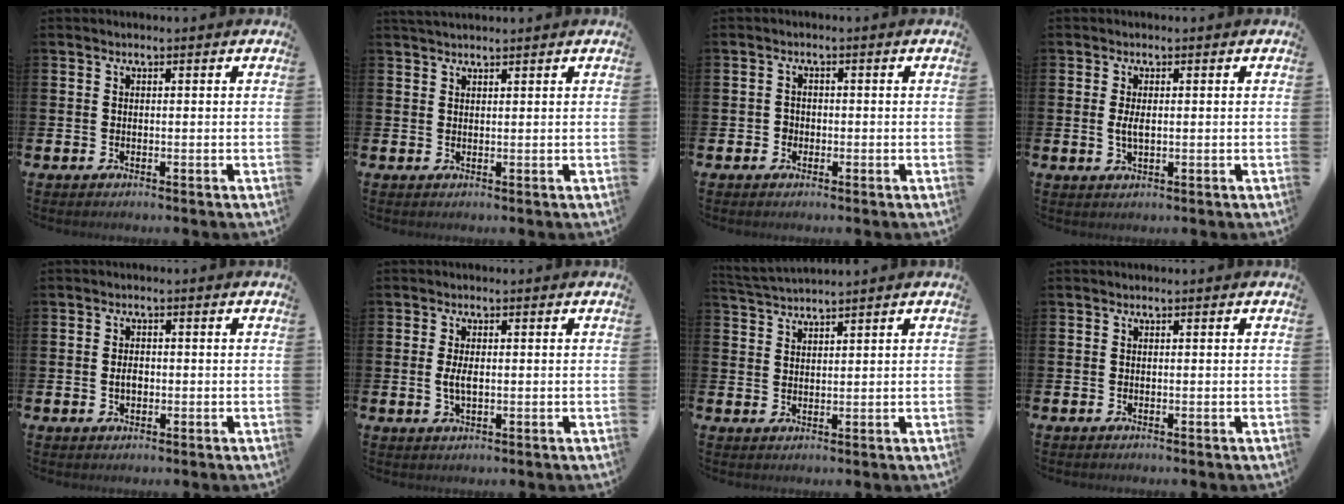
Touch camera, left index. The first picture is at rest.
{"total": 1.6, "force": [1.5, 0.2, 0.3], "torque": [-0.004, -0.001, 0.028]}
{"total": 1.3, "force": [-0.5, 1.2, 0.2], "torque": [-0.002, 0.003, -0.014]}
{"total": 2.1, "force": [0.2, 0.9, 1.9], "torque": [-0.033, 0.000, 0.001]}
{"total": 1.9, "force": [-0.1, 1.2, 1.4], "torque": [-0.014, 0.002, -0.007]}
{"total": 2.6, "force": [0.1, 1.2, 2.4], "torque": [-0.041, 0.001, -0.001]}
{"total": 2.6, "force": [2.6, -0.3, -0.1], "torque": [-0.007, -0.010, 0.049]}
{"total": 0.0}